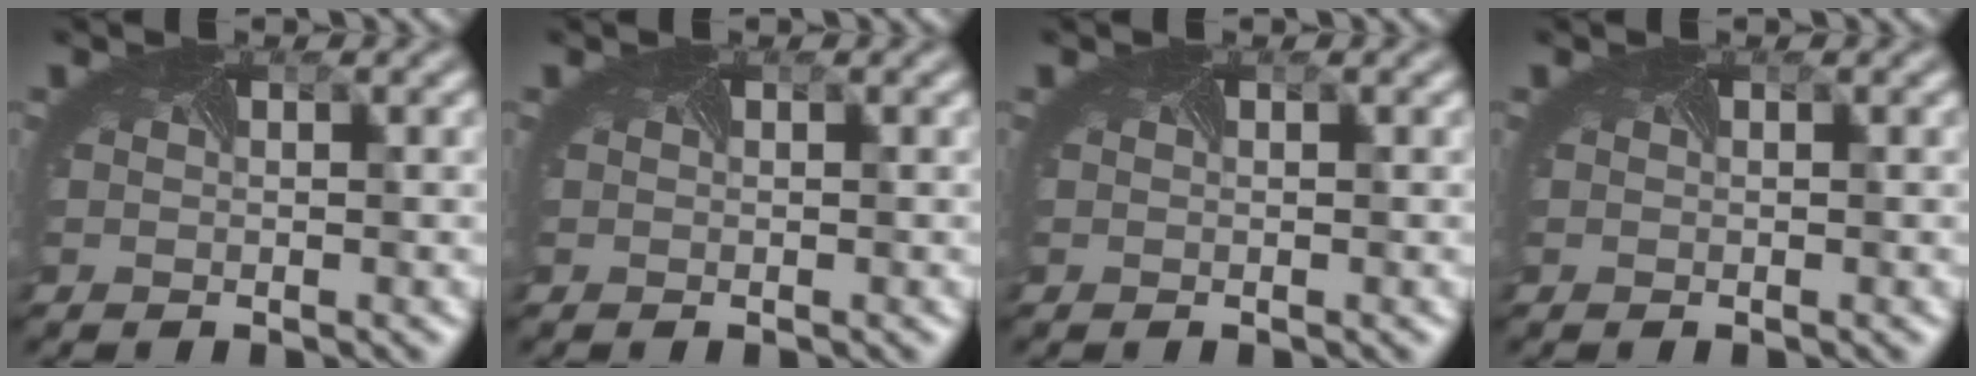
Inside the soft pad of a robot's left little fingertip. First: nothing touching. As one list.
[{"total": 0.0}, {"total": 0.0}, {"total": 0.0}]